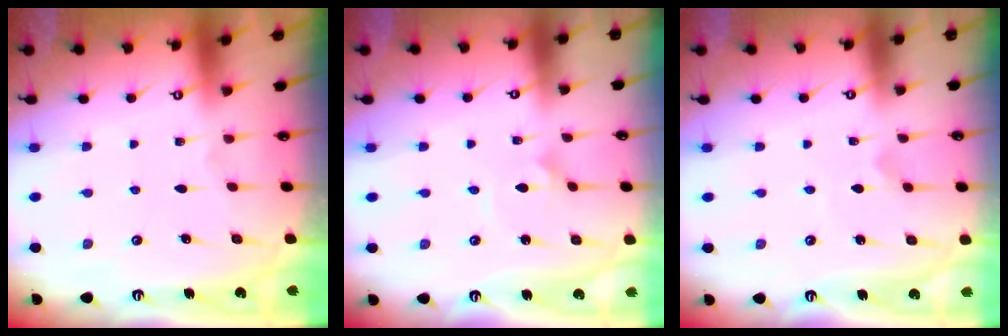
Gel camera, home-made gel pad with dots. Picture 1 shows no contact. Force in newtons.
{"total": 1.7, "press": 1.7, "slide": 0.1}
{"total": 1.7, "press": 1.6, "slide": 0.2}